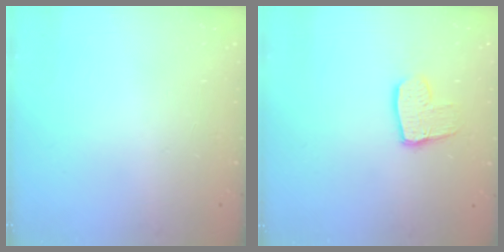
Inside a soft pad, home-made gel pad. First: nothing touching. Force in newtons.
{"total": 10.1, "press": 10.0, "slide": 0.8}